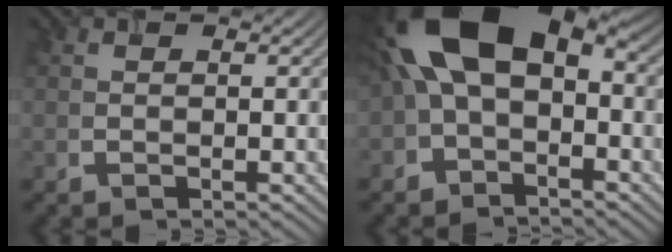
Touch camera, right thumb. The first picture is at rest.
{"total": 14.1, "force": [1.1, 8.7, 11.0], "torque": [-0.220, -0.004, 0.011]}